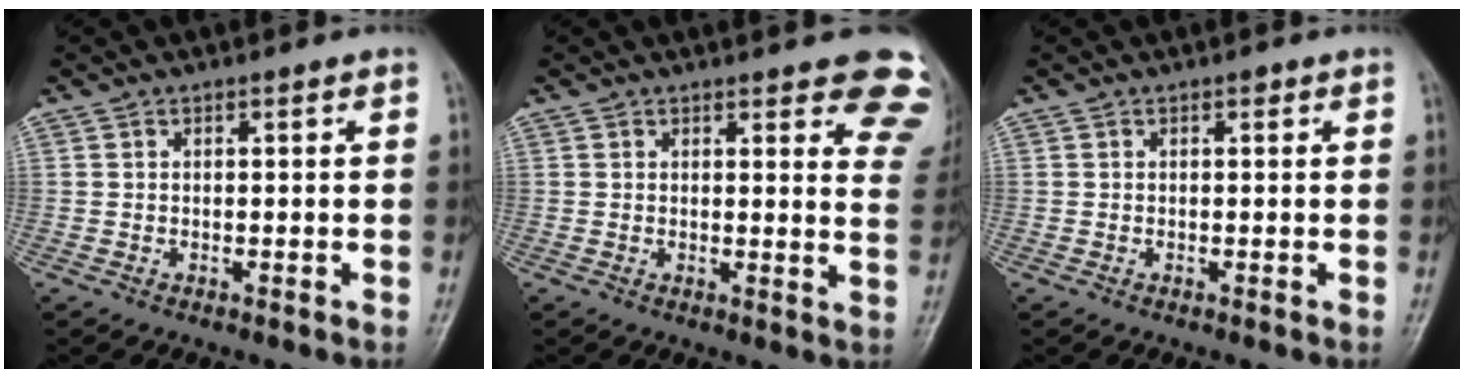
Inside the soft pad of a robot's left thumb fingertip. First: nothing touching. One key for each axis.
{"total": 10.6, "fx": 7.7, "fy": 3.4, "fz": 6.4, "tx": -0.031, "ty": -0.036, "tz": 0.066}
{"total": 0.6, "fx": 0.3, "fy": 0.4, "fz": 0.4, "tx": -0.001, "ty": 0.000, "tz": 0.001}